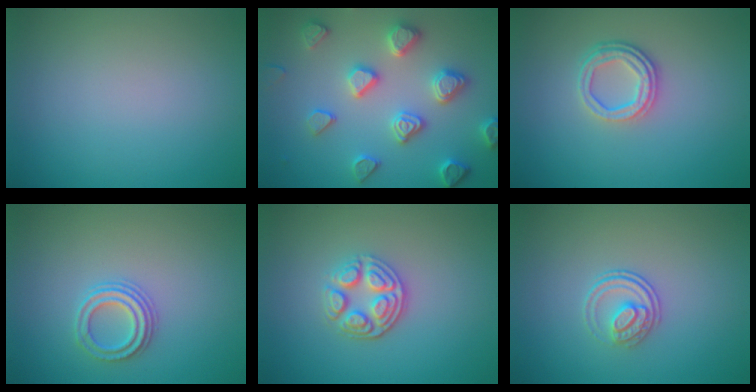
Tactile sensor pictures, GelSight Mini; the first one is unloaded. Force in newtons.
{"total": 4.6, "press": 4.5, "slide": 0.9}
{"total": 3.3, "press": 2.6, "slide": 2.1}
{"total": 2.3, "press": 2.2, "slide": 0.8}
{"total": 3.6, "press": 3.1, "slide": 1.9}
{"total": 2.3, "press": 1.7, "slide": 1.5}